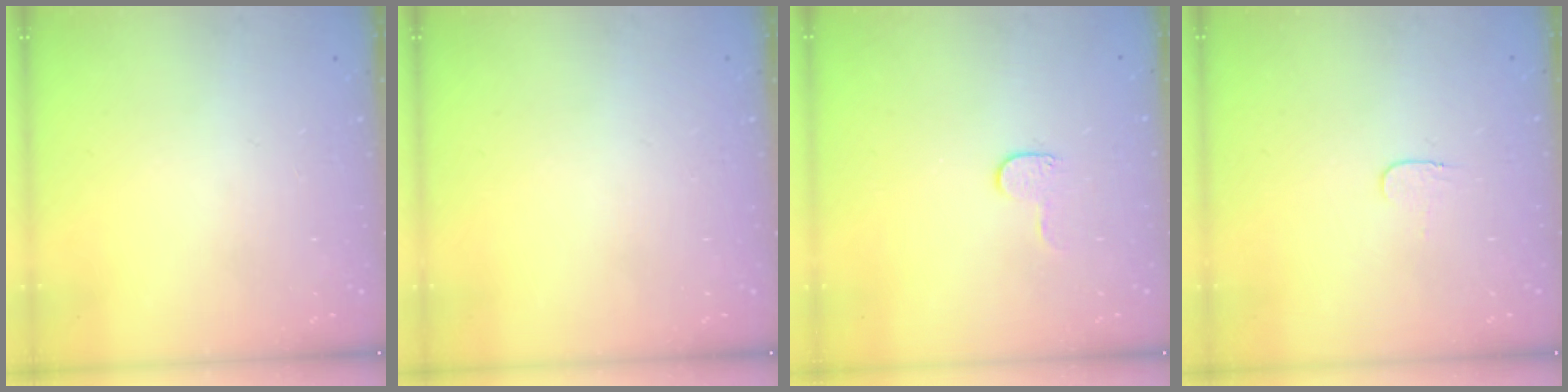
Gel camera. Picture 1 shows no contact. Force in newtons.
{"total": 0.0}
{"total": 4.1, "press": 4.1, "slide": 0.4}
{"total": 3.7, "press": 3.7, "slide": 0.4}